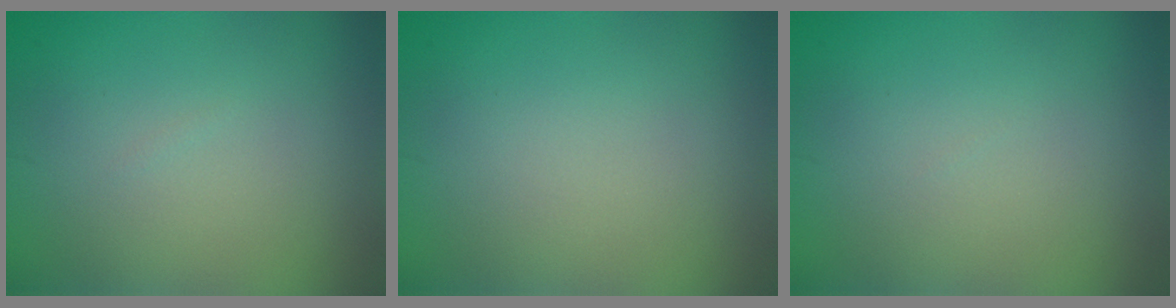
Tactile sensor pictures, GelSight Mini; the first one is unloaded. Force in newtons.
{"total": 0.0}
{"total": 0.0}